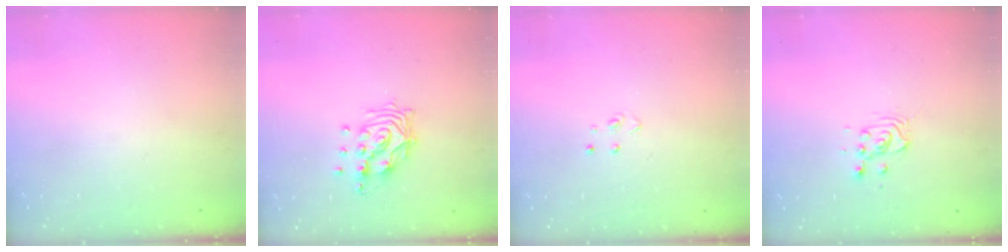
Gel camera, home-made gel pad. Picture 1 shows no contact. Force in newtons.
{"total": 10.8, "press": 10.8, "slide": 0.7}
{"total": 4.0, "press": 3.9, "slide": 0.4}
{"total": 3.6, "press": 3.6, "slide": 0.1}